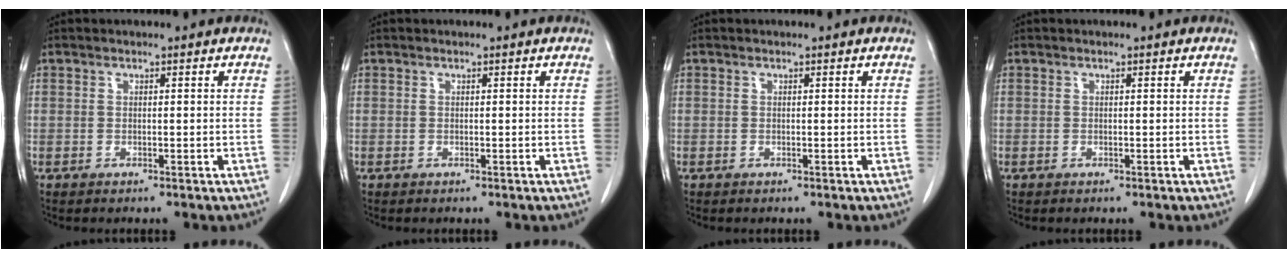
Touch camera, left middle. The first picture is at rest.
{"total": 0.0}
{"total": 0.0}
{"total": 0.0}